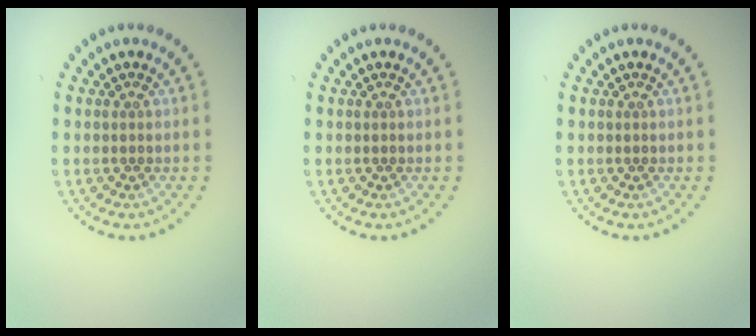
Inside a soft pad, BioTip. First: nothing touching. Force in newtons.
{"total": 0.0}
{"total": 0.0}